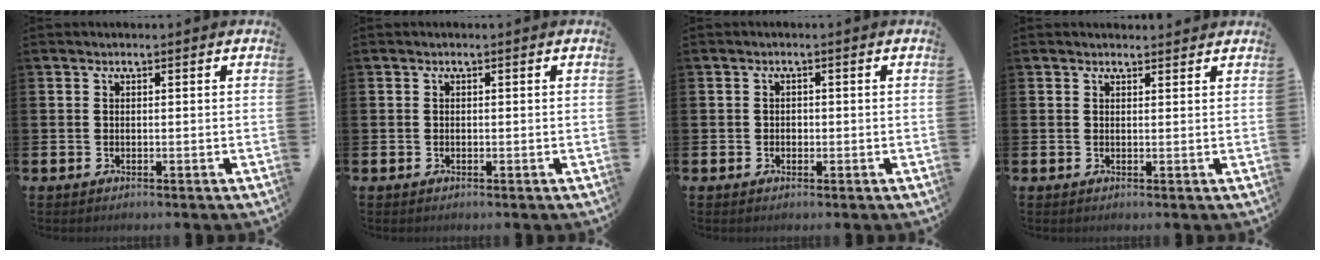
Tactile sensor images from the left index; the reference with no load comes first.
{"total": 0.0}
{"total": 1.0, "force": [-0.2, 0.9, 0.3], "torque": [0.007, 0.000, -0.009]}
{"total": 1.1, "force": [1.1, 0.3, 0.0], "torque": [0.007, -0.003, 0.018]}